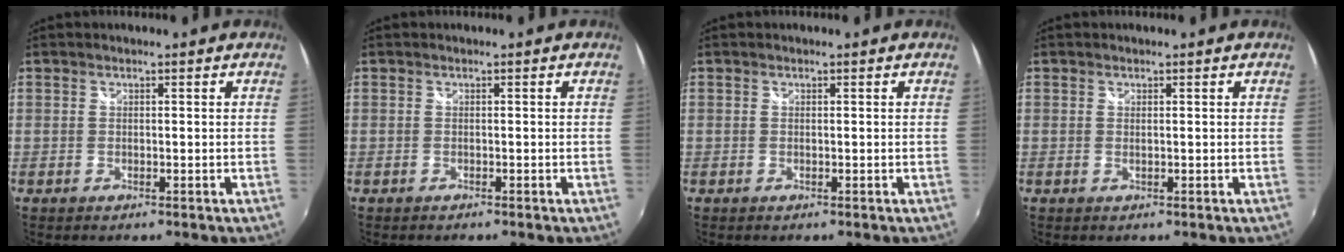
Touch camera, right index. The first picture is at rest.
{"total": 0.5, "force": [-0.5, 0.2, 0.1], "torque": [-0.004, -0.004, -0.010]}
{"total": 0.0}
{"total": 0.0}